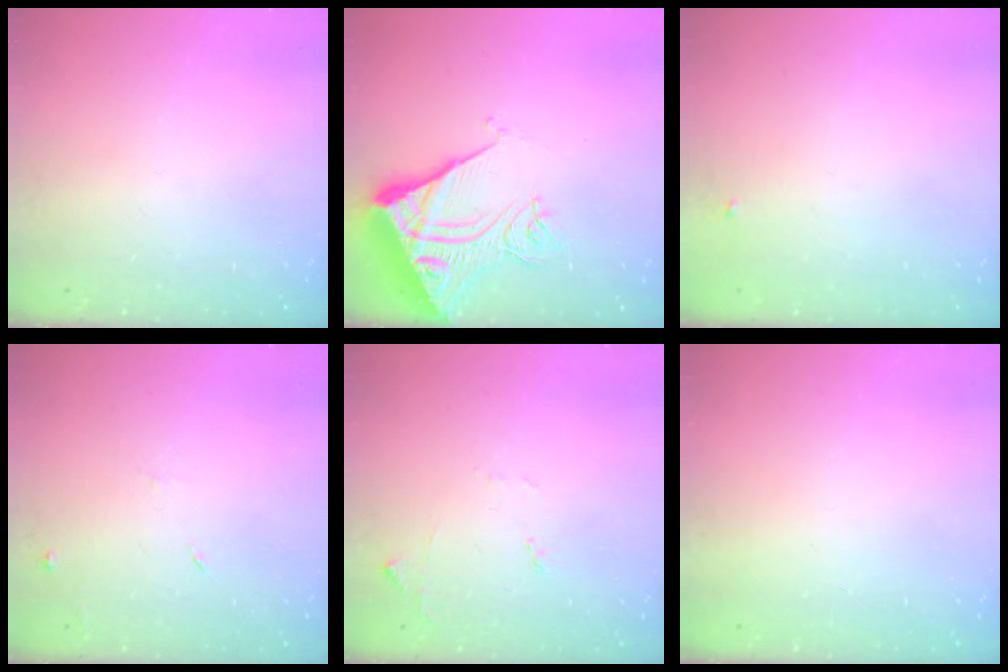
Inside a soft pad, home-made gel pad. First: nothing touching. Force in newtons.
{"total": 13.1, "press": 13.0, "slide": 1.7}
{"total": 2.3, "press": 2.3, "slide": 0.2}
{"total": 5.2, "press": 5.1, "slide": 0.6}
{"total": 6.8, "press": 6.8, "slide": 0.9}
{"total": 1.7, "press": 1.7, "slide": 0.1}